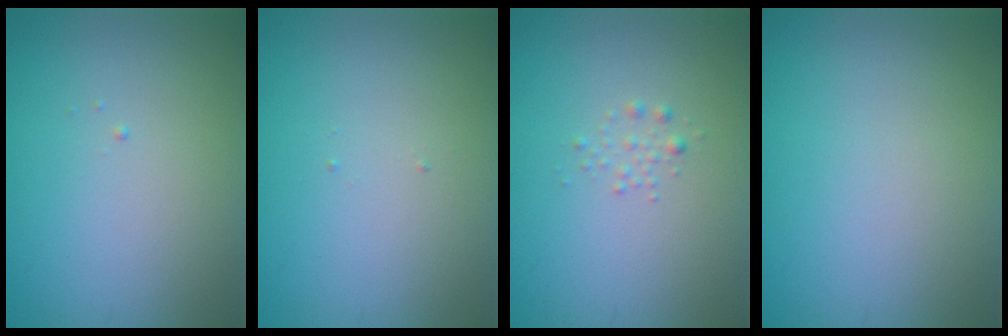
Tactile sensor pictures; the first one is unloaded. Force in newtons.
{"total": 0.0}
{"total": 0.8, "press": 0.8, "slide": 0.0}
{"total": 0.0}